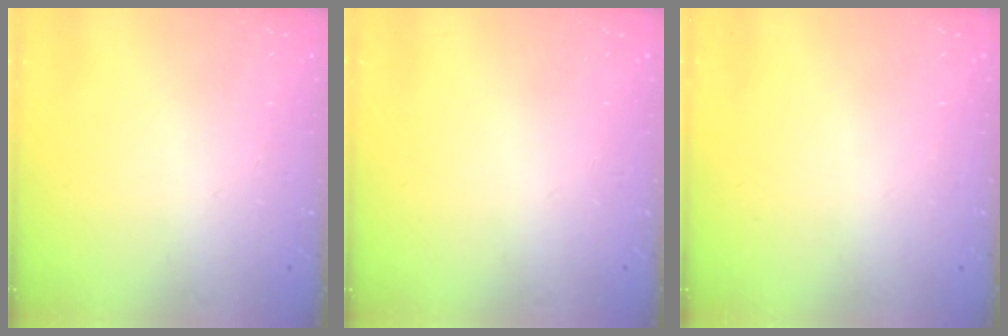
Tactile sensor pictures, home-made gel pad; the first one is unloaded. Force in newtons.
{"total": 0.0}
{"total": 0.0}